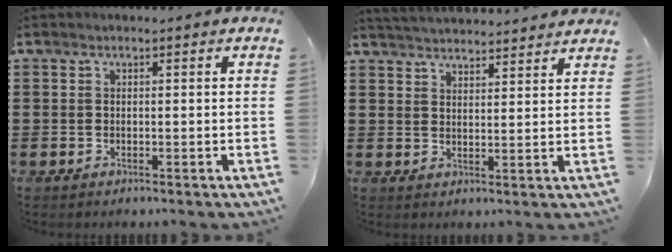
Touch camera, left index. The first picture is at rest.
{"total": 3.5, "force": [3.5, -0.2, 0.0], "torque": [-0.011, -0.017, 0.063]}